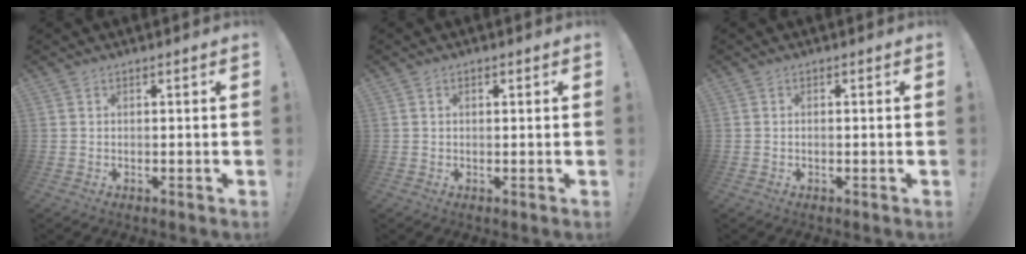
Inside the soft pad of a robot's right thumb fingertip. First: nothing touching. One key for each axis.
{"total": 0.8, "fx": 0.3, "fy": 0.6, "fz": 0.5, "tx": -0.002, "ty": 0.000, "tz": 0.004}
{"total": 0.6, "fx": -0.3, "fy": 0.2, "fz": 0.4, "tx": -0.013, "ty": 0.002, "tz": -0.005}